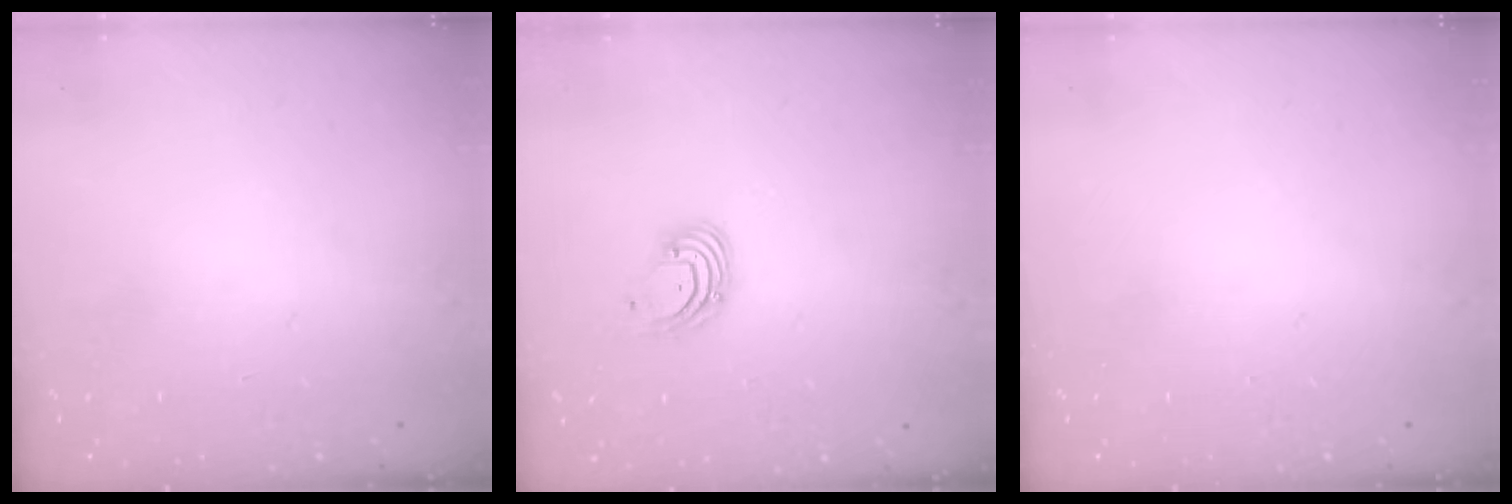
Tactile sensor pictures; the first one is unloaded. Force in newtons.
{"total": 3.3, "press": 3.3, "slide": 0.4}
{"total": 0.0}